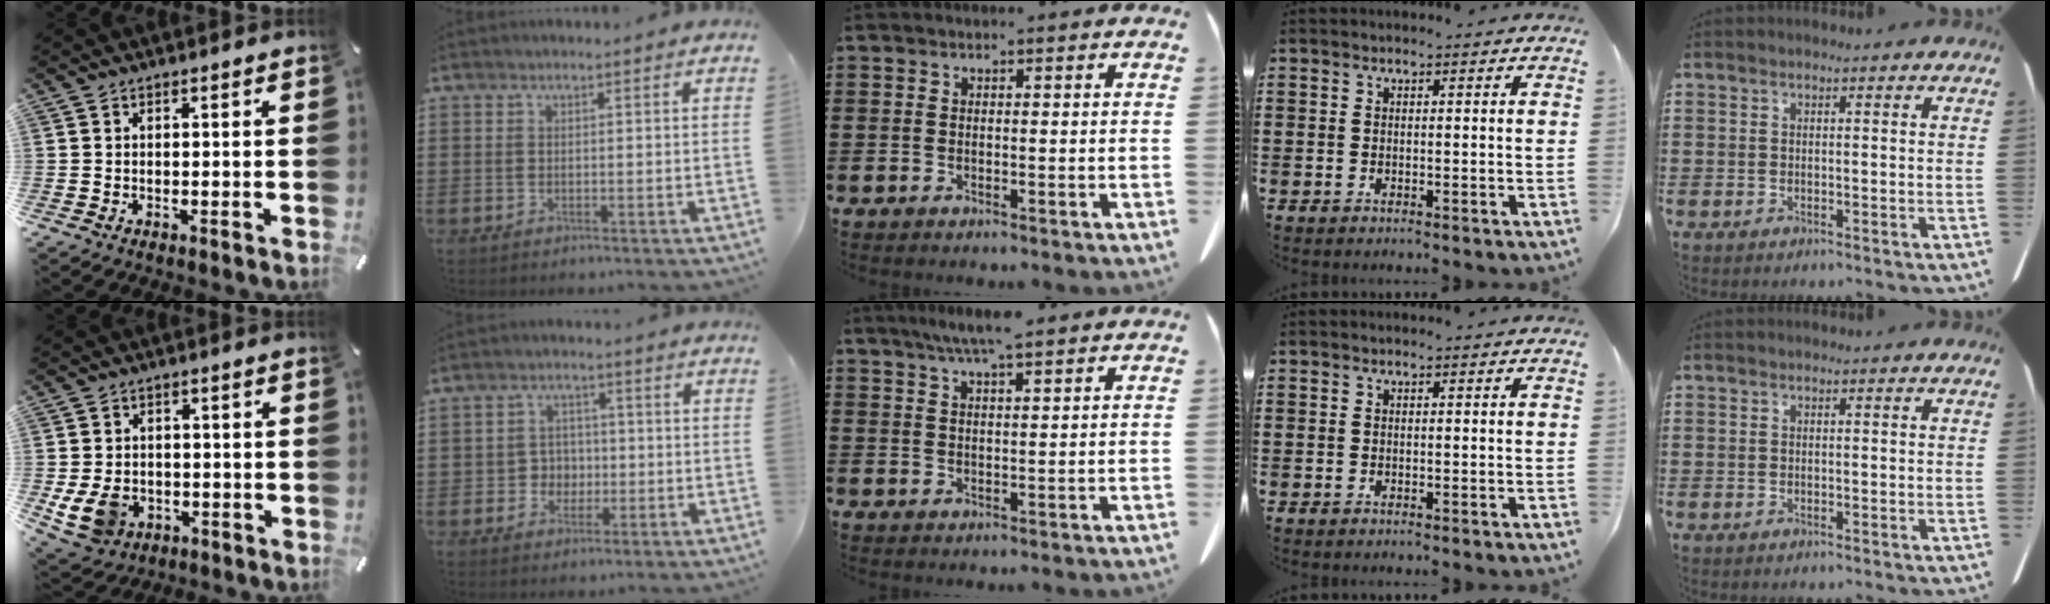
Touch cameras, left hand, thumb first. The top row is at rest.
{"thumb": {"total": 7.9, "force": [-1.9, 6.4, 4.3], "torque": [-0.104, 0.006, -0.034]}, "index": {"total": 3.7, "force": [-0.8, 3.4, 1.1], "torque": [-0.034, 0.005, -0.020]}, "middle": {"total": 5.7, "force": [4.1, 0.0, 3.9], "torque": [-0.087, -0.003, 0.072]}}